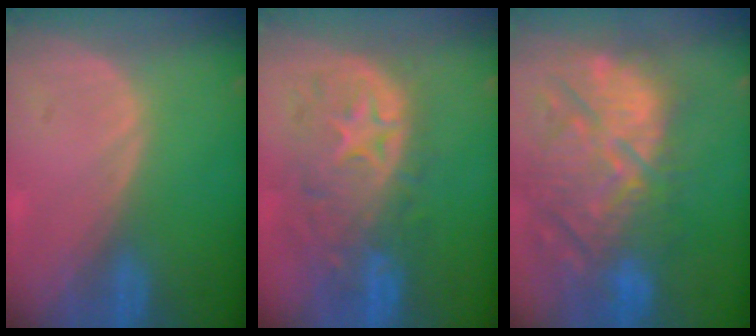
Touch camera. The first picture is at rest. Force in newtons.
{"total": 11.0, "press": 9.8, "slide": 5.1}
{"total": 14.0, "press": 12.5, "slide": 6.4}